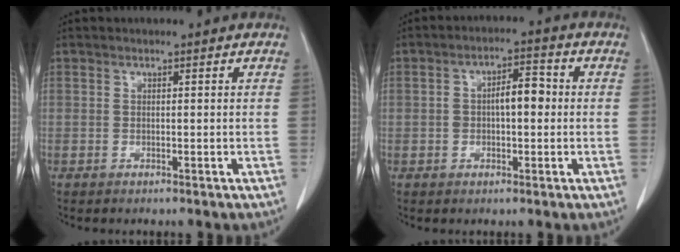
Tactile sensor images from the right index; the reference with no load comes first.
{"total": 5.2, "force": [0.1, 2.3, 4.7], "torque": [-0.080, 0.028, 0.001]}